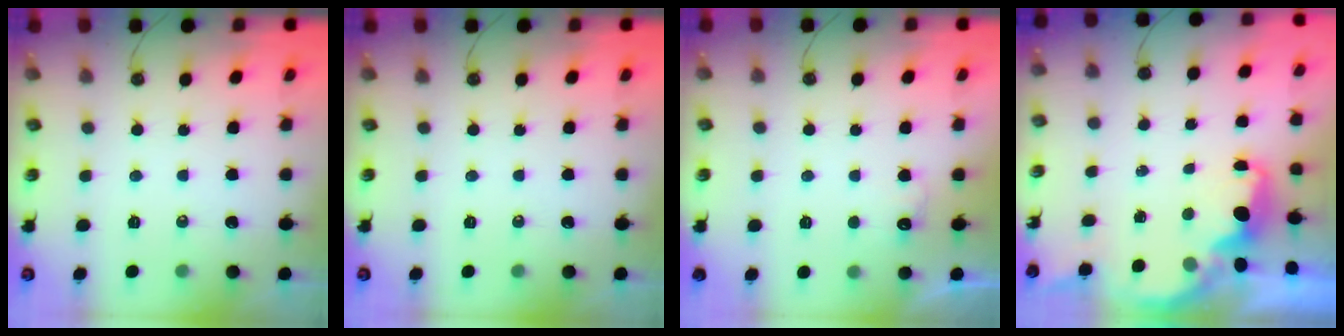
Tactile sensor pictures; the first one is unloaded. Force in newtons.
{"total": 0.0}
{"total": 4.2, "press": 4.0, "slide": 1.1}
{"total": 2.2, "press": 2.0, "slide": 0.8}